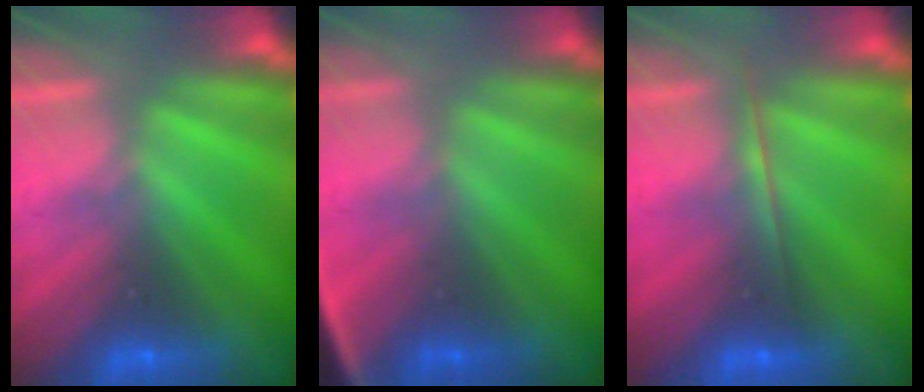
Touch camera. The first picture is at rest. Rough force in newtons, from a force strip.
{"total": 2.8}
{"total": 1.7}